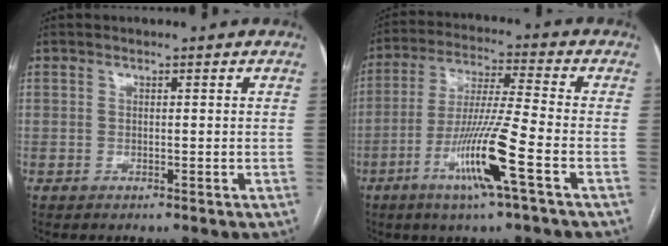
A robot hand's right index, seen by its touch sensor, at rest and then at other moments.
{"total": 12.1, "force": [-5.2, -0.9, 10.9], "torque": [-0.214, -0.015, -0.103]}